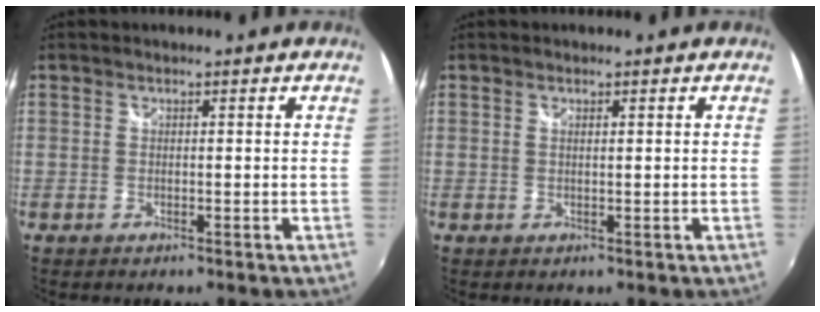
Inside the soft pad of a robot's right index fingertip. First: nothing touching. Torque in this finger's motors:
{"motor_torque": [-0.05, -0.01, -0.03, -0.01]}